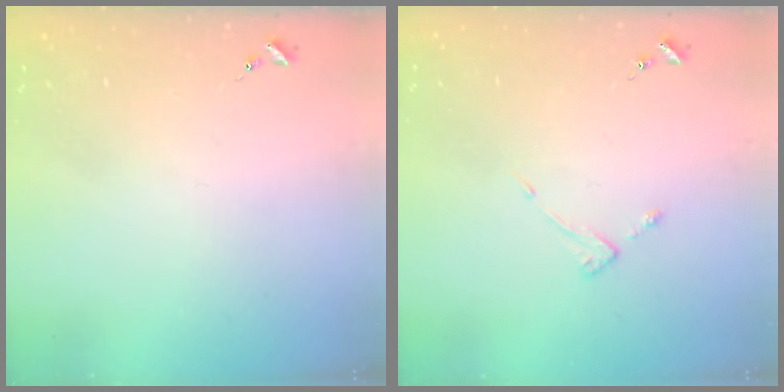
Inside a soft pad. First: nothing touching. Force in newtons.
{"total": 2.6, "press": 2.6, "slide": 0.3}